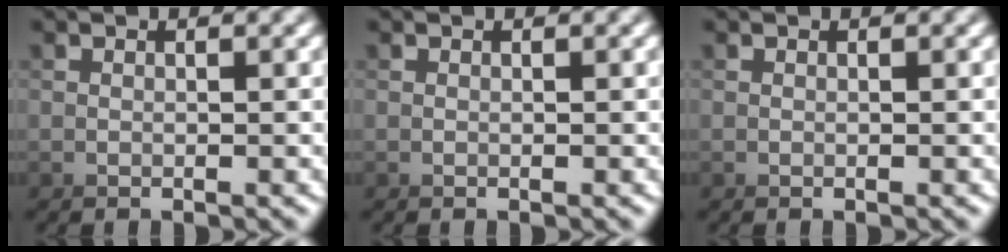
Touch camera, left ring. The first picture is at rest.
{"total": 0.0}
{"total": 0.0}